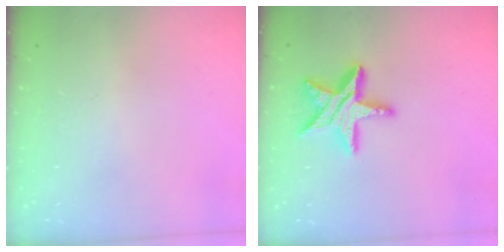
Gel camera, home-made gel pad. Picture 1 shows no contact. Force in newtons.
{"total": 15.4, "press": 15.4, "slide": 1.3}